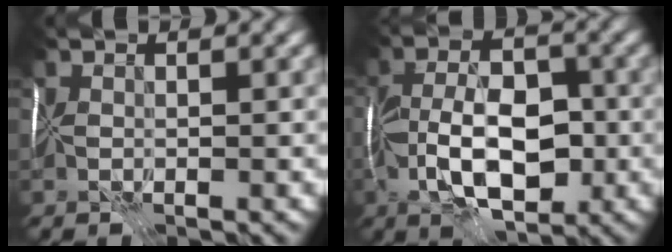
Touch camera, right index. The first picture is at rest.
{"total": 7.1, "force": [-2.6, 2.9, 6.0], "torque": [-0.089, -0.004, -0.053]}